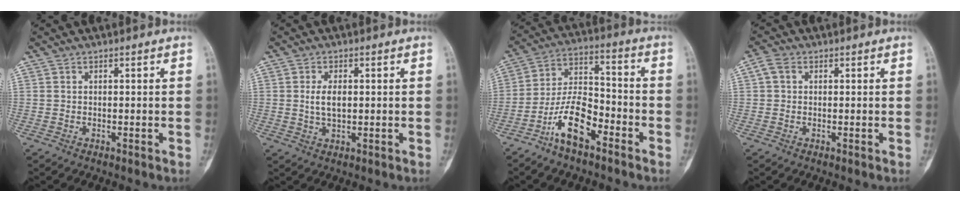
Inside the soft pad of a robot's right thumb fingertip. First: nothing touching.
{"total": 3.9, "force": [0.4, 2.0, 3.4], "torque": [-0.060, -0.002, 0.008]}
{"total": 11.5, "force": [-6.7, 4.9, 8.0], "torque": [-0.147, 0.060, -0.130]}
{"total": 2.5, "force": [0.6, 1.9, 1.5], "torque": [-0.032, 0.011, 0.011]}